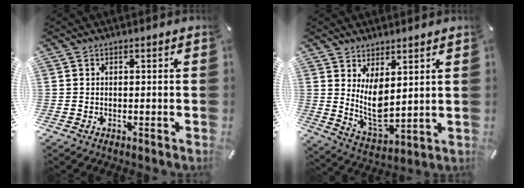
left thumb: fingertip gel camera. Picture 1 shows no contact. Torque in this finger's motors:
{"motor_torque": [-0.57, 2.25, 0.85, -0.04, 0.47]}